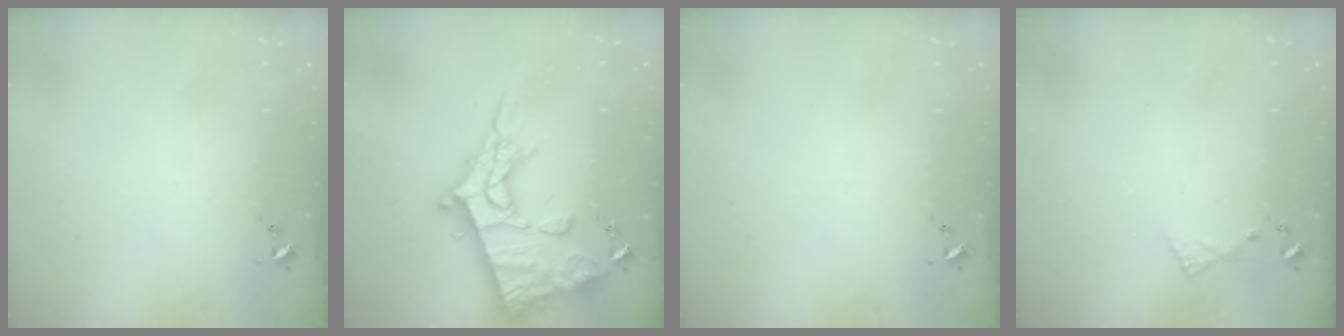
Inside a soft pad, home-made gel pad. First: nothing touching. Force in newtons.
{"total": 22.3, "press": 22.2, "slide": 2.0}
{"total": 0.0}
{"total": 4.6, "press": 4.6, "slide": 0.5}